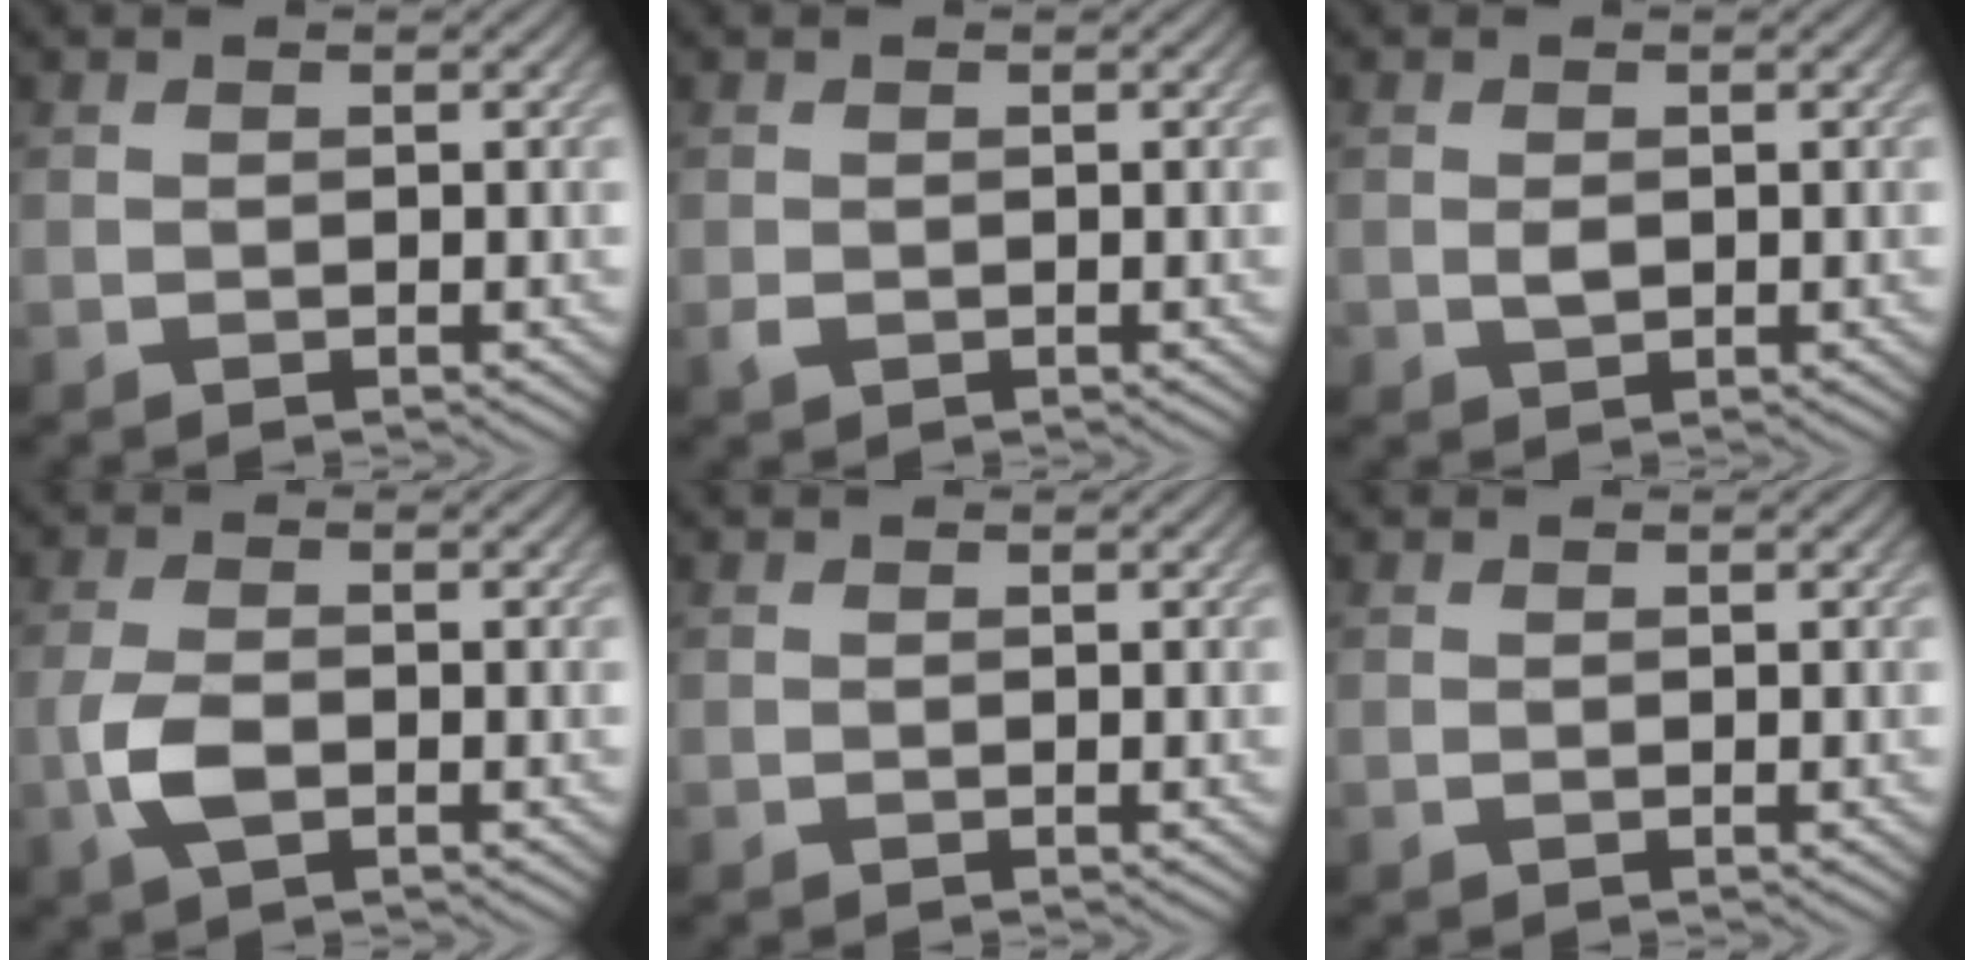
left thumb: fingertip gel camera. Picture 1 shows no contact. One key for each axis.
{"total": 0.9, "fx": -0.2, "fy": 0.7, "fz": 0.6, "tx": -0.014, "ty": -0.004, "tz": -0.005}
{"total": 1.3, "fx": 0.0, "fy": 0.9, "fz": 0.9, "tx": -0.020, "ty": -0.002, "tz": 0.001}
{"total": 4.0, "fx": -1.4, "fy": 1.8, "fz": 3.3, "tx": -0.080, "ty": -0.001, "tz": -0.034}
{"total": 0.0}
{"total": 0.0}